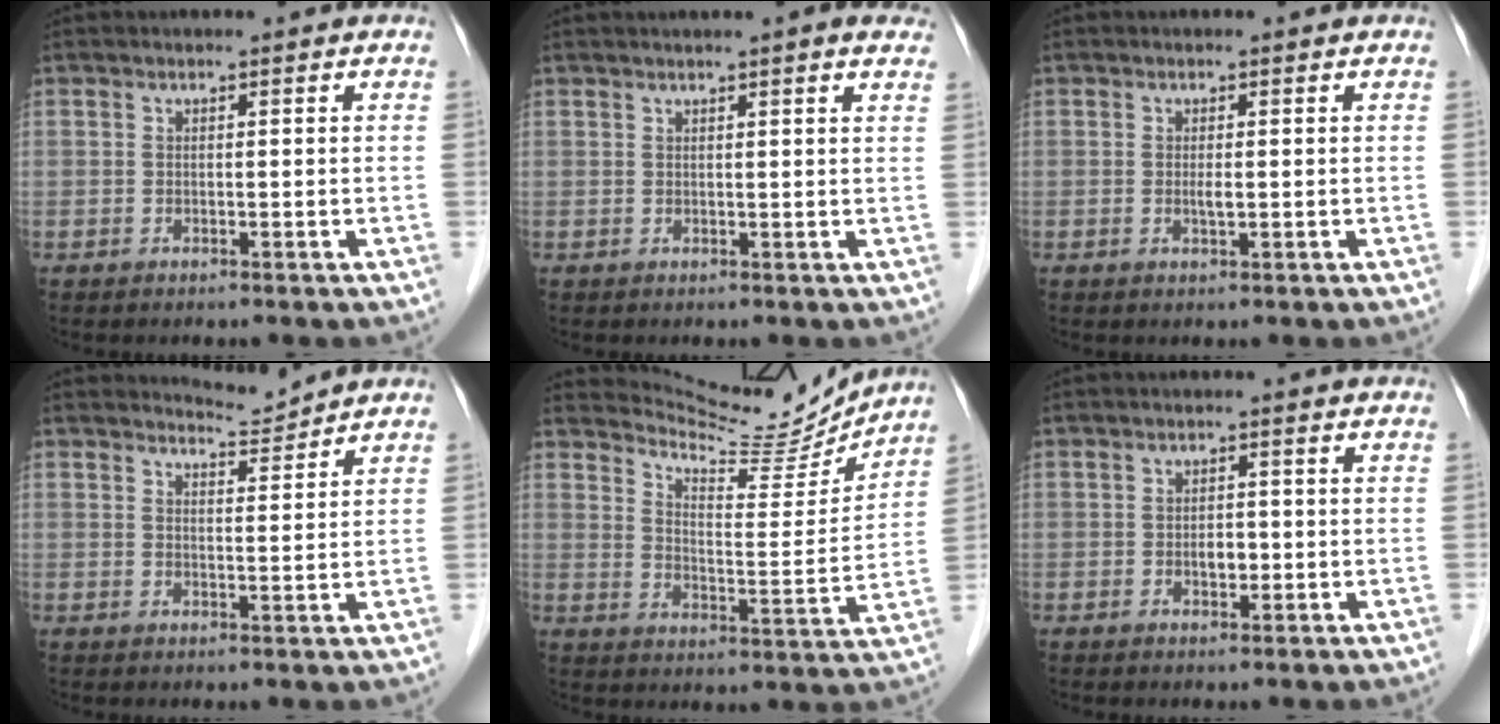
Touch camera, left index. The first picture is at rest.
{"total": 4.7, "force": [3.7, 0.1, 2.9], "torque": [-0.040, 0.017, 0.042]}
{"total": 1.1, "force": [0.0, 0.2, 1.1], "torque": [-0.023, -0.002, 0.000]}
{"total": 3.0, "force": [2.9, -0.6, -0.7], "torque": [0.001, -0.014, 0.053]}
{"total": 12.5, "force": [12.3, 1.0, 1.5], "torque": [-0.033, -0.027, 0.178]}
{"total": 2.1, "force": [-0.6, 1.2, 1.6], "torque": [-0.026, 0.002, -0.006]}